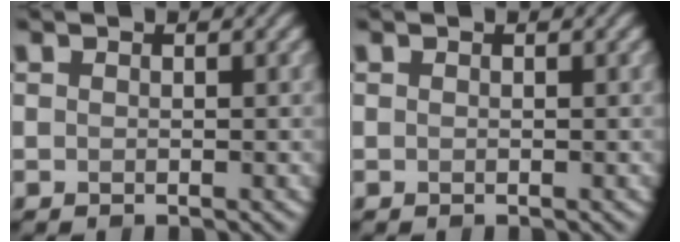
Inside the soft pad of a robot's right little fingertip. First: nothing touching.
{"total": 0.0}